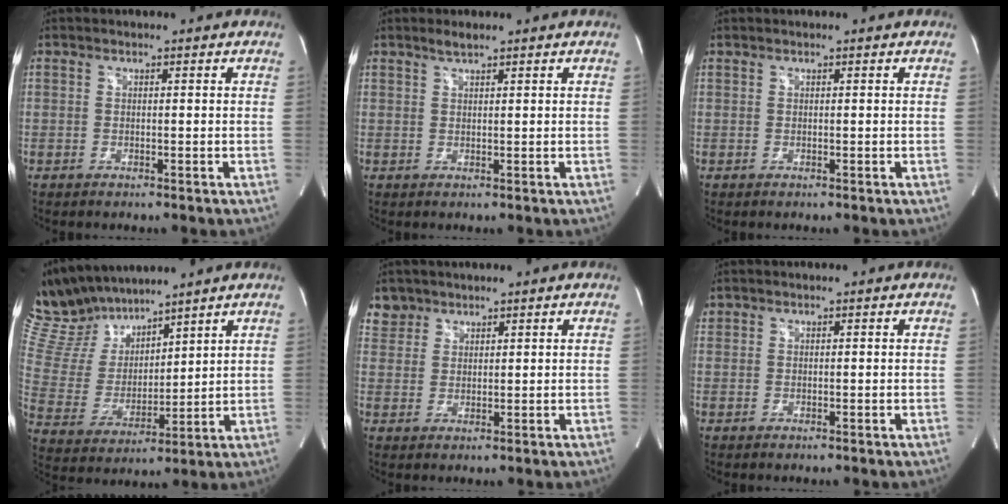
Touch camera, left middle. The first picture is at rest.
{"total": 1.5, "force": [1.3, 0.1, 0.8], "torque": [-0.019, 0.003, 0.028]}
{"total": 0.0}
{"total": 13.4, "force": [12.1, 4.1, 3.8], "torque": [-0.099, 0.020, 0.249]}
{"total": 3.5, "force": [2.7, 2.1, -0.3], "torque": [0.013, 0.007, 0.053]}
{"total": 0.5, "force": [0.4, 0.4, 0.0], "torque": [-0.001, 0.010, 0.008]}